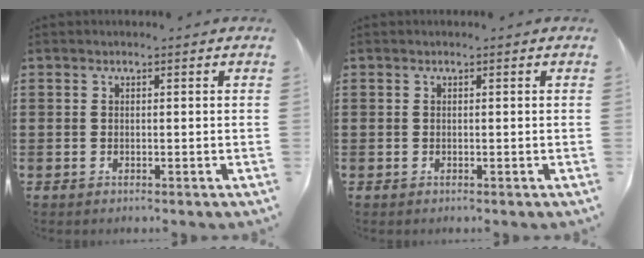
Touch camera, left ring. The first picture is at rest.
{"total": 0.0}